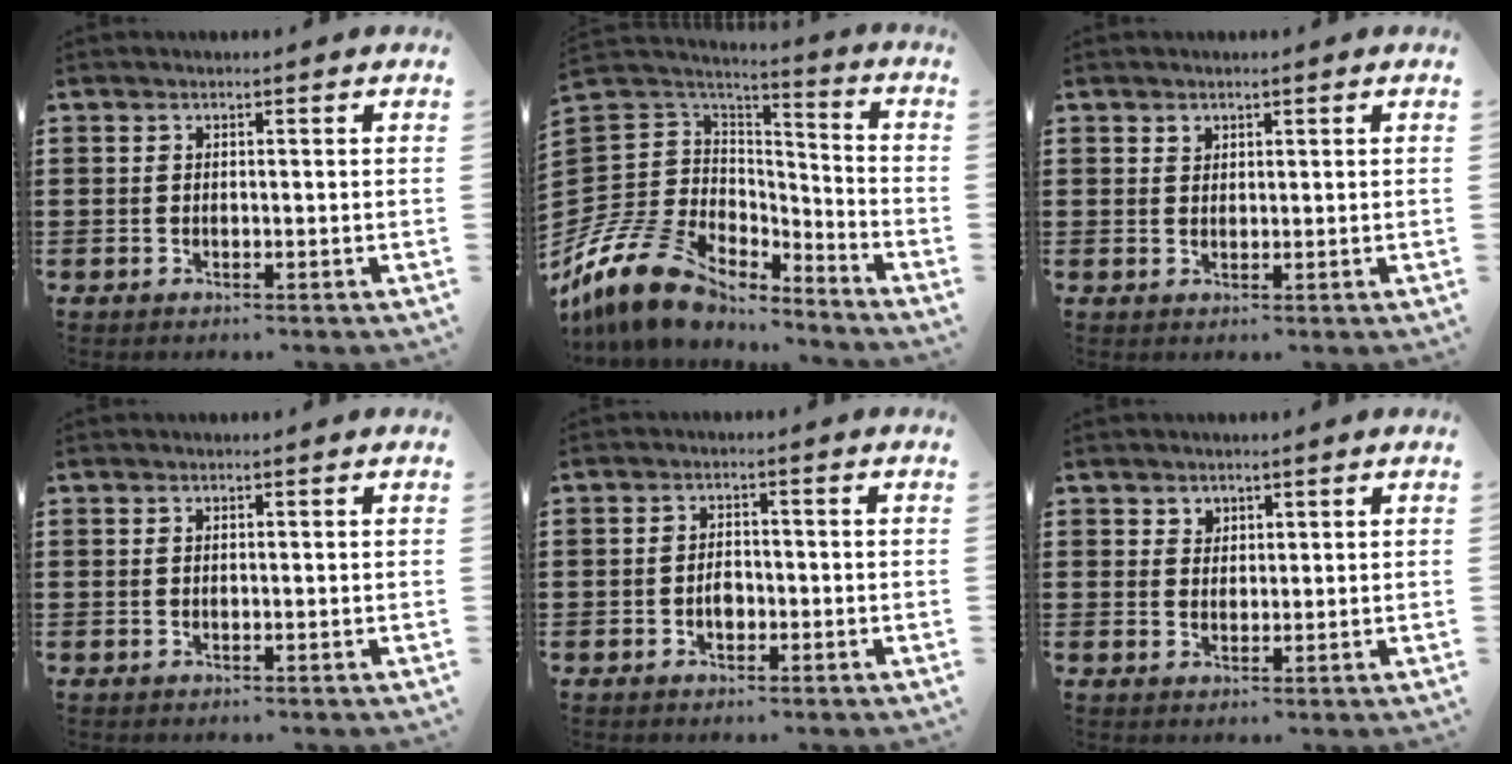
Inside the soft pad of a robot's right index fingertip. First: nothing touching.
{"total": 13.7, "force": [-9.5, 7.8, 5.9], "torque": [-0.164, 0.018, -0.178]}
{"total": 1.0, "force": [0.7, 0.6, 0.3], "torque": [-0.008, -0.001, 0.016]}
{"total": 0.0}
{"total": 2.3, "force": [-0.7, 1.4, 1.6], "torque": [-0.024, -0.002, -0.014]}
{"total": 1.9, "force": [1.5, 1.2, 0.0], "torque": [-0.006, 0.005, 0.029]}